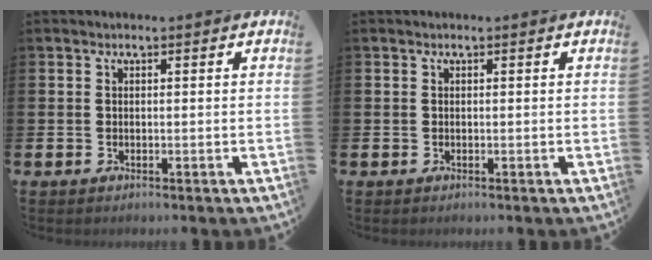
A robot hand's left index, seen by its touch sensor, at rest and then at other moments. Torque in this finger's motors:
{"motor_torque": [0.00, 0.00, 0.00, 0.00]}